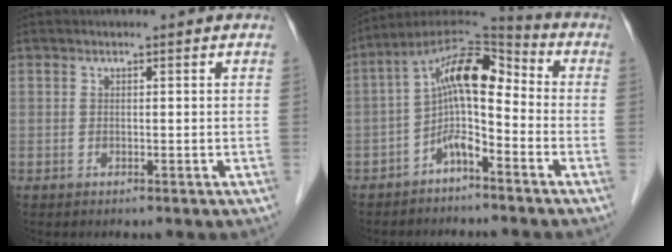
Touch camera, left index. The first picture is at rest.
{"total": 9.4, "force": [-2.2, 3.4, 8.4], "torque": [-0.151, 0.043, -0.044]}